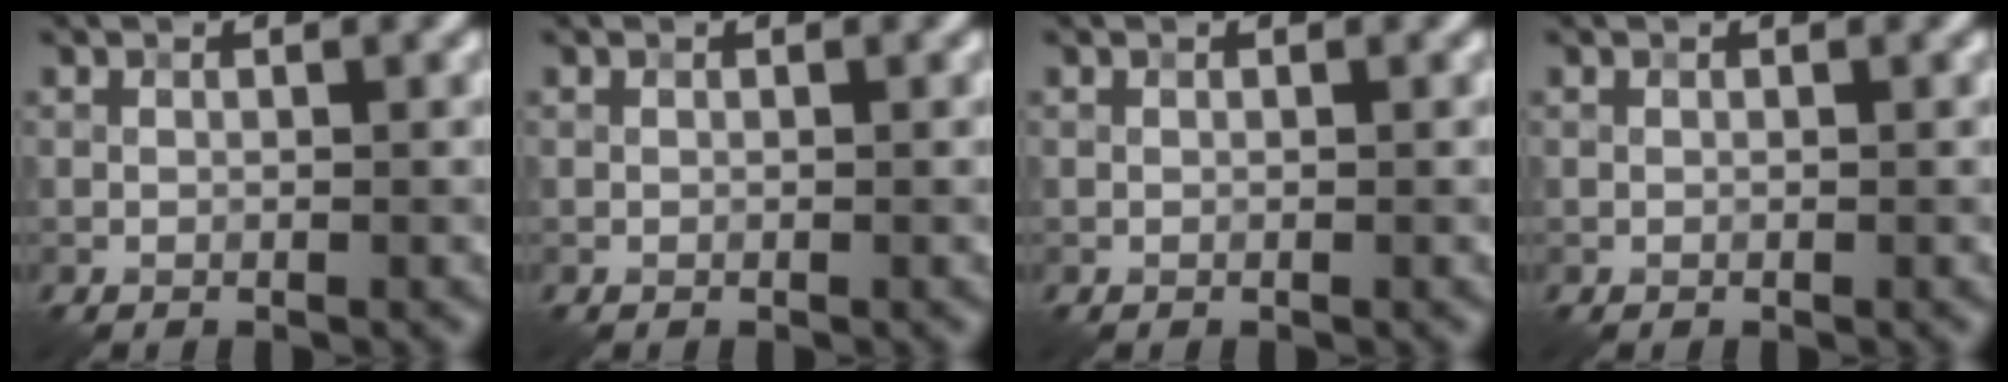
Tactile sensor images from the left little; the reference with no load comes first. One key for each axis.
{"total": 0.0}
{"total": 0.0}
{"total": 0.0}